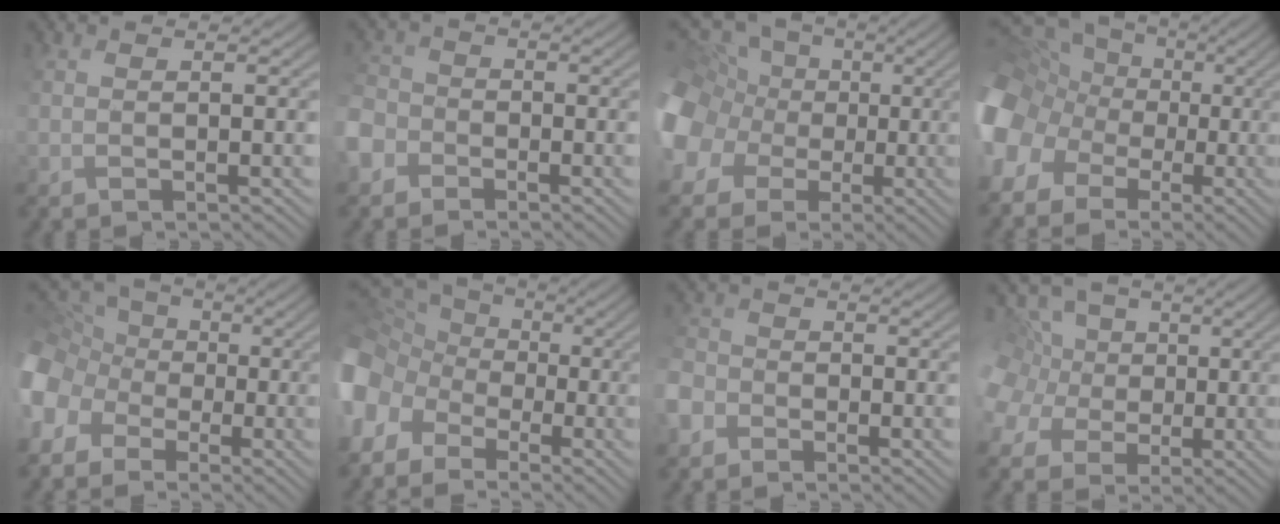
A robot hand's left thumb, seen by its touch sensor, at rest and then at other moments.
{"total": 4.2, "force": [-3.3, 2.5, -0.1], "torque": [-0.027, -0.003, -0.070]}
{"total": 14.7, "force": [-0.4, 13.7, 5.2], "torque": [-0.210, 0.013, -0.037]}
{"total": 14.3, "force": [-2.1, 12.7, 6.1], "torque": [-0.217, -0.013, -0.057]}
{"total": 11.7, "force": [-5.3, 9.6, 4.1], "torque": [-0.172, -0.028, -0.099]}
{"total": 13.0, "force": [-5.1, 10.5, 5.8], "torque": [-0.207, -0.026, -0.084]}
{"total": 3.7, "force": [-3.3, 1.8, -0.2], "torque": [-0.020, -0.006, -0.068]}
{"total": 7.3, "force": [0.0, 7.2, 1.7], "torque": [-0.093, 0.021, -0.021]}